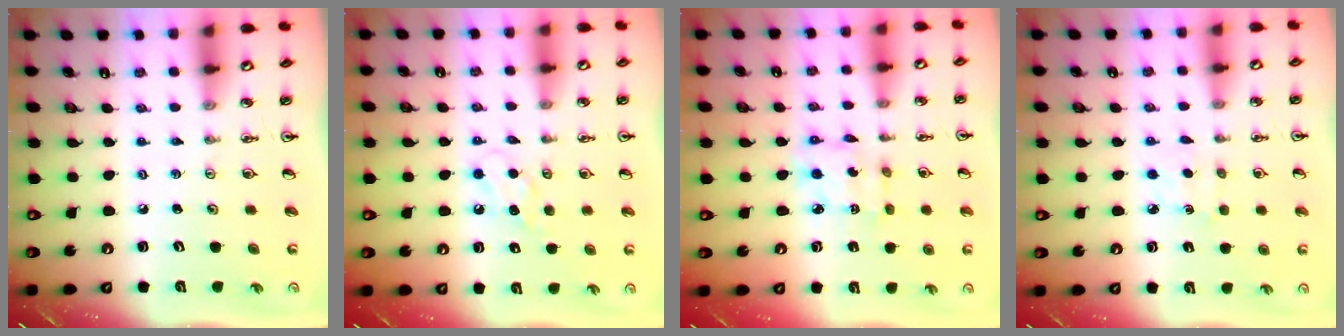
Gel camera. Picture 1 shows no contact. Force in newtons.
{"total": 6.7, "press": 6.7, "slide": 0.9}
{"total": 4.2, "press": 4.2, "slide": 0.3}
{"total": 4.2, "press": 4.2, "slide": 0.6}